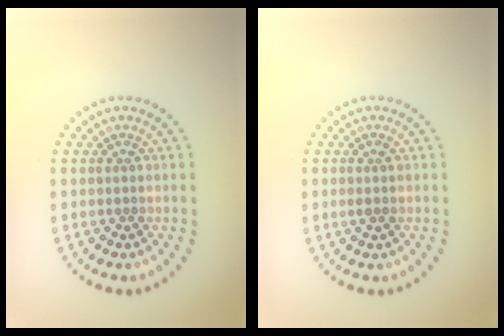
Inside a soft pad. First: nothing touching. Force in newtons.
{"total": 0.9, "press": 0.9, "slide": 0.3}